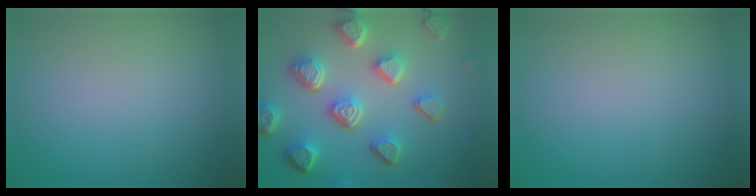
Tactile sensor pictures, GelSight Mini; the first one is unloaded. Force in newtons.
{"total": 7.5, "press": 5.6, "slide": 5.0}
{"total": 0.0}